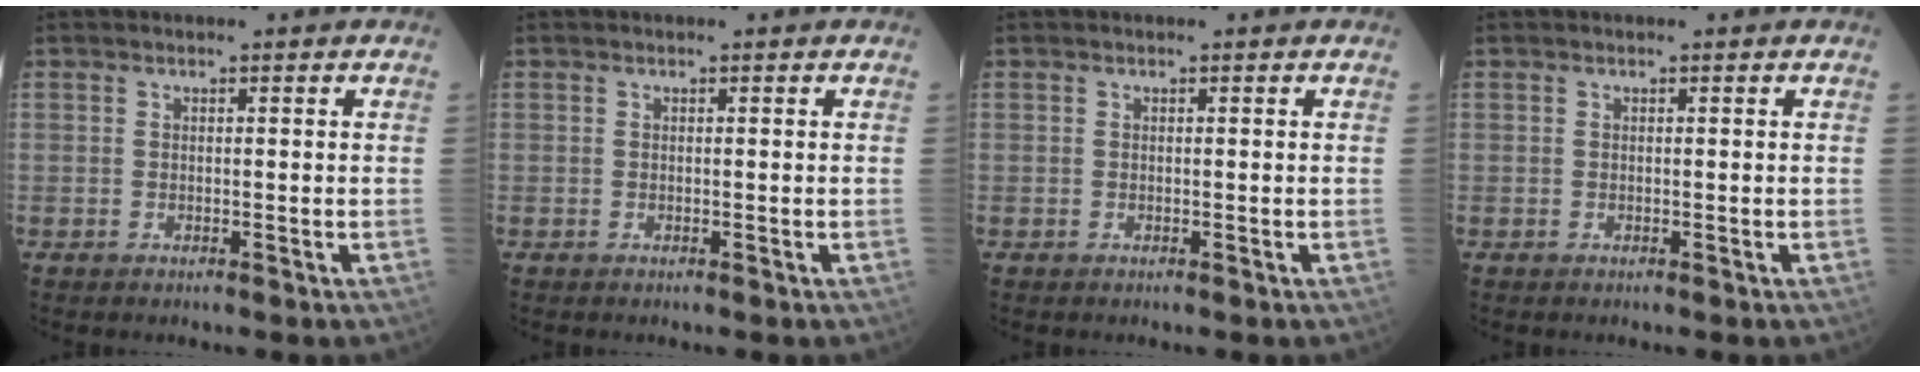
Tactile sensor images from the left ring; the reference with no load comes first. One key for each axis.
{"total": 0.0}
{"total": 0.0}
{"total": 0.0}